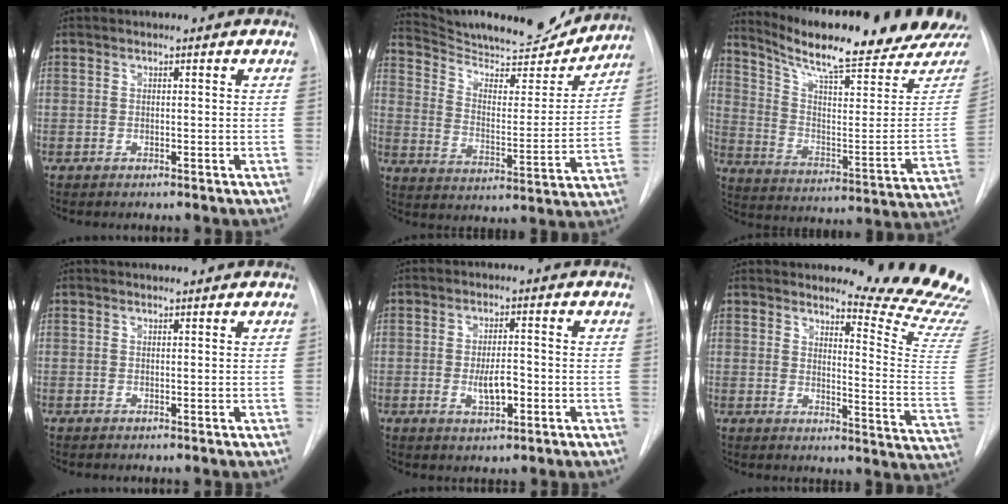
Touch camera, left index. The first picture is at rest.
{"total": 20.4, "force": [19.4, 2.9, 5.5], "torque": [-0.087, -0.033, 0.281]}
{"total": 23.8, "force": [21.0, 0.7, 11.2], "torque": [-0.179, -0.079, 0.293]}
{"total": 1.4, "force": [1.4, -0.1, 0.3], "torque": [-0.004, 0.007, 0.022]}
{"total": 4.4, "force": [-1.1, 1.6, 3.9], "torque": [-0.068, -0.001, -0.014]}
{"total": 15.7, "force": [15.0, -1.6, 4.0], "torque": [-0.053, -0.163, 0.162]}